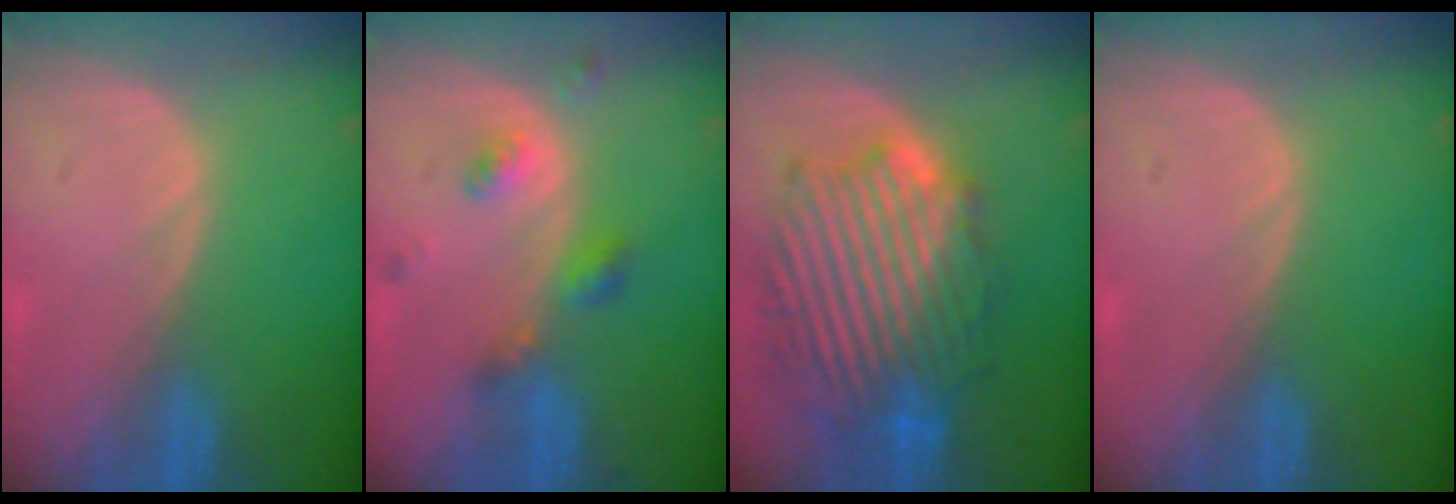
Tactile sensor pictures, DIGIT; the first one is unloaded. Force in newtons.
{"total": 5.0, "press": 4.4, "slide": 2.3}
{"total": 13.3, "press": 13.3, "slide": 1.1}
{"total": 0.0}